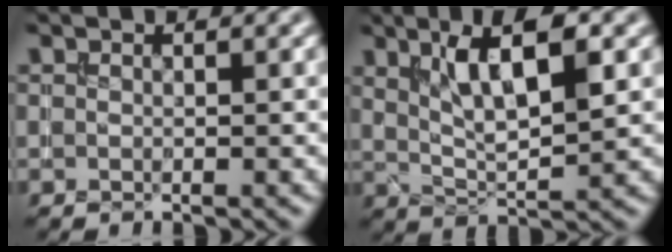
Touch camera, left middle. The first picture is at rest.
{"total": 6.5, "force": [2.5, 1.9, 5.7], "torque": [-0.101, 0.000, 0.043]}